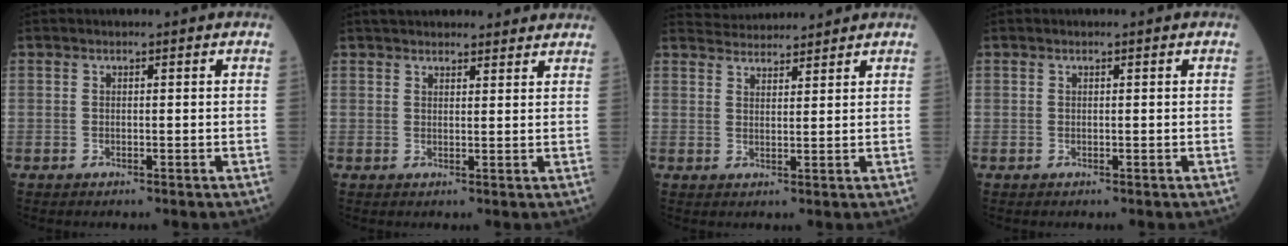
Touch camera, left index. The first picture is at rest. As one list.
[{"total": 10.7, "force": [9.8, 2.7, 3.5], "torque": [-0.034, 0.028, 0.120]}, {"total": 5.4, "force": [5.4, 0.4, 0.4], "torque": [-0.014, 0.031, 0.087]}, {"total": 0.0}]